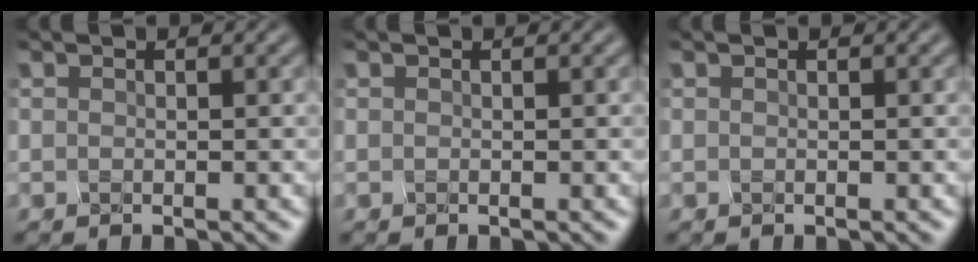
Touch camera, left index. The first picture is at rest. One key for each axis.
{"total": 0.0}
{"total": 0.0}